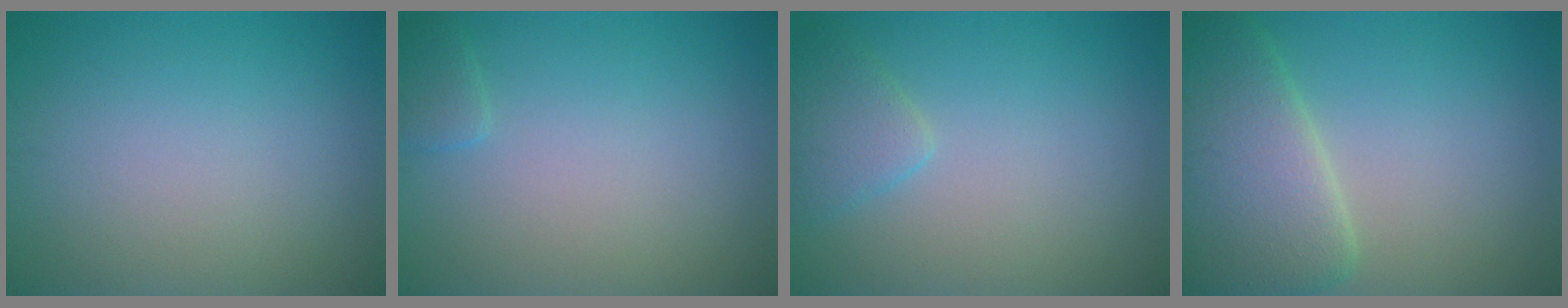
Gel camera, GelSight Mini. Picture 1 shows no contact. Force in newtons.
{"total": 1.1, "press": 1.1, "slide": 0.1}
{"total": 2.2, "press": 2.2, "slide": 0.2}
{"total": 7.5, "press": 7.5, "slide": 0.4}